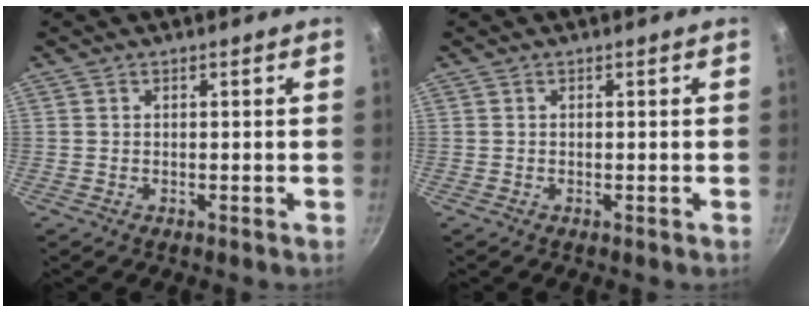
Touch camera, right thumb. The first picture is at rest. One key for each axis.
{"total": 0.0}